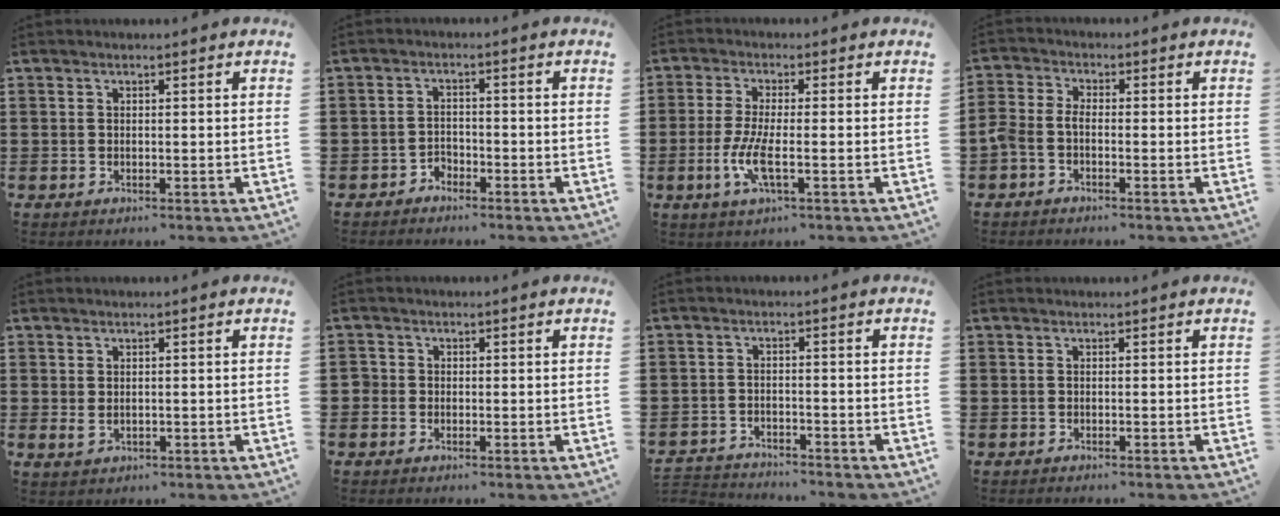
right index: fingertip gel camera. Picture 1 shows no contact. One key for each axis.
{"total": 2.0, "fx": -1.8, "fy": 0.8, "fz": 0.0, "tx": -0.009, "ty": 0.003, "tz": -0.041}
{"total": 5.6, "fx": -1.6, "fy": 1.1, "fz": 5.2, "tx": -0.117, "ty": -0.013, "tz": -0.037}
{"total": 2.2, "fx": -1.4, "fy": 1.0, "fz": 1.4, "tx": -0.042, "ty": 0.000, "tz": -0.032}
{"total": 1.2, "fx": 0.1, "fy": 0.8, "fz": 0.9, "tx": -0.020, "ty": 0.003, "tz": 0.001}
{"total": 1.1, "fx": -0.3, "fy": 1.0, "fz": 0.2, "tx": -0.007, "ty": 0.004, "tz": -0.008}
{"total": 2.8, "fx": -2.7, "fy": 0.4, "fz": -0.3, "tx": -0.004, "ty": 0.000, "tz": -0.061}
{"total": 0.0}